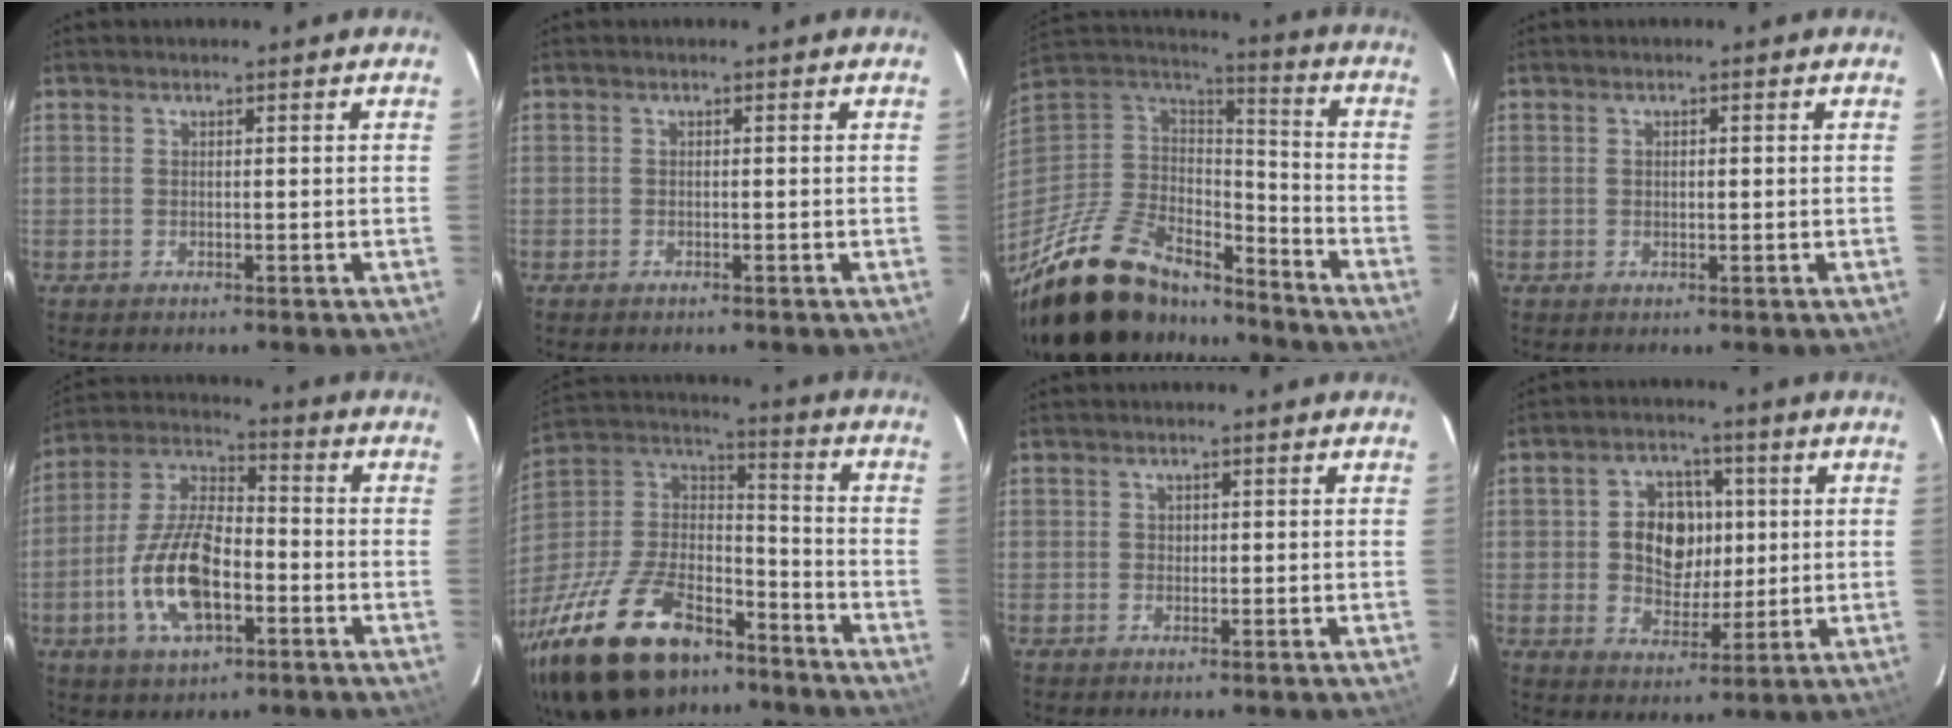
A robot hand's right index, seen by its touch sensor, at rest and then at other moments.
{"total": 0.5, "force": [-0.4, 0.2, 0.2], "torque": [-0.003, -0.001, -0.010]}
{"total": 27.1, "force": [-20.2, 11.5, 14.0], "torque": [-0.286, -0.003, -0.327]}
{"total": 0.9, "force": [0.1, 0.6, 0.7], "torque": [-0.013, 0.003, 0.001]}
{"total": 15.0, "force": [-4.9, 6.7, 12.4], "torque": [-0.259, 0.003, -0.089]}
{"total": 33.8, "force": [-22.2, 16.5, 19.3], "torque": [-0.418, -0.007, -0.355]}
{"total": 0.8, "force": [0.0, 0.8, 0.0], "torque": [0.004, 0.001, -0.001]}
{"total": 10.0, "force": [1.0, 8.0, 6.0], "torque": [-0.116, 0.014, 0.024]}